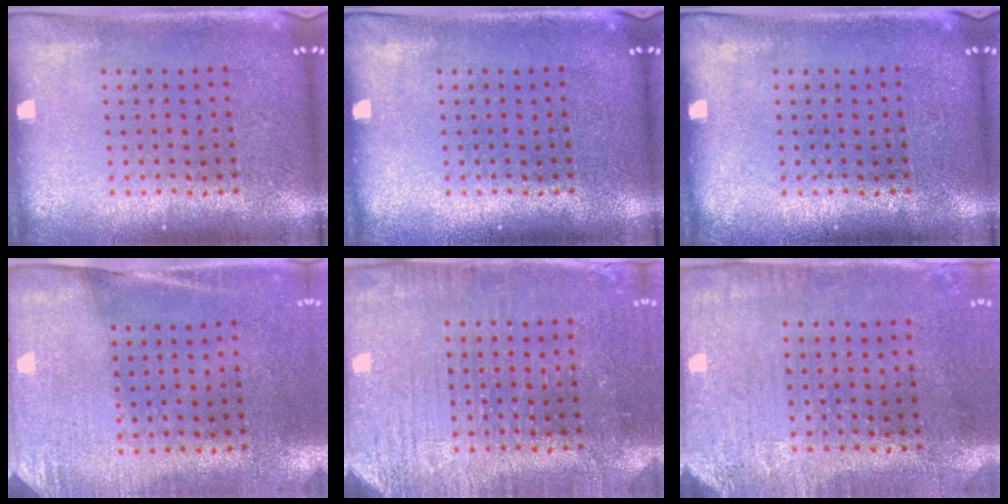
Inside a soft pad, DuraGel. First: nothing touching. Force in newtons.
{"total": 0.0}
{"total": 0.0}
{"total": 2.6, "press": 2.2, "slide": 1.3}
{"total": 2.9, "press": 2.8, "slide": 0.7}
{"total": 3.1, "press": 2.5, "slide": 1.9}